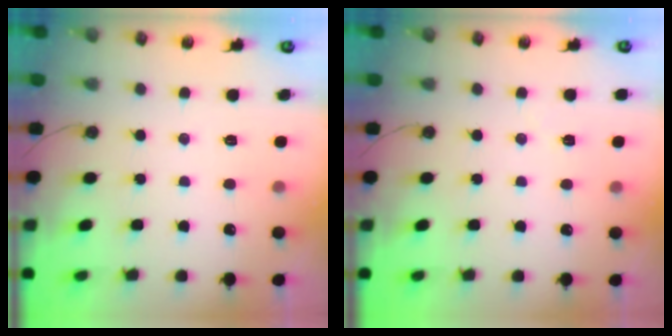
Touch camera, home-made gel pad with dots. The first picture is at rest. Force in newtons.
{"total": 2.2, "press": 2.2, "slide": 0.7}